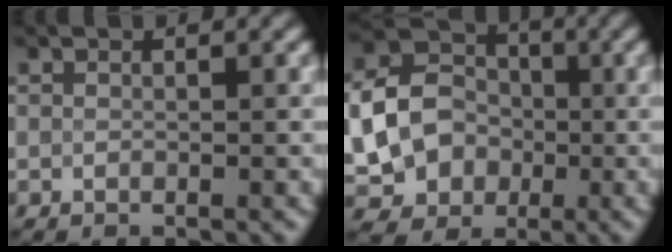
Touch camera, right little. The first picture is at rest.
{"total": 9.2, "force": [-0.9, 8.0, 4.5], "torque": [-0.081, -0.019, -0.028]}